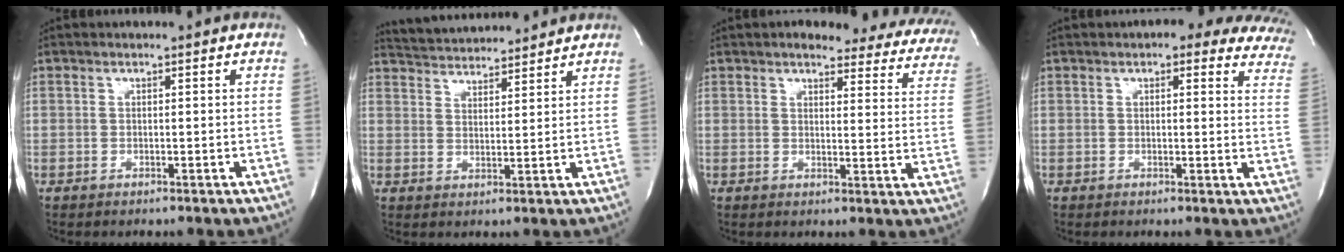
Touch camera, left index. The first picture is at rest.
{"total": 10.0, "force": [9.7, 1.3, 2.2], "torque": [-0.045, 0.020, 0.151]}
{"total": 20.3, "force": [17.8, 5.9, 7.8], "torque": [-0.076, -0.036, 0.178]}
{"total": 16.2, "force": [13.2, 5.3, 7.8], "torque": [-0.066, -0.009, 0.120]}